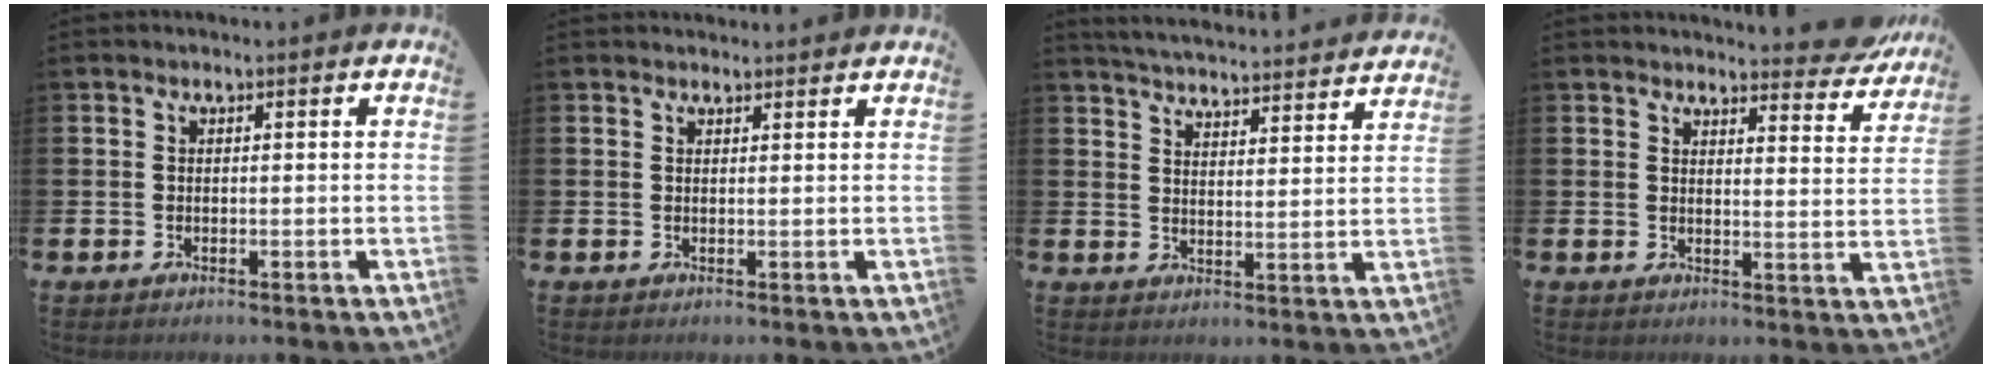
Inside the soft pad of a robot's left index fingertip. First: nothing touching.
{"total": 1.2, "force": [1.2, 0.3, -0.1], "torque": [0.007, -0.002, 0.020]}
{"total": 5.0, "force": [5.0, 0.1, 0.4], "torque": [-0.021, -0.043, 0.086]}
{"total": 4.1, "force": [4.1, 0.4, 0.4], "torque": [0.001, -0.033, 0.067]}